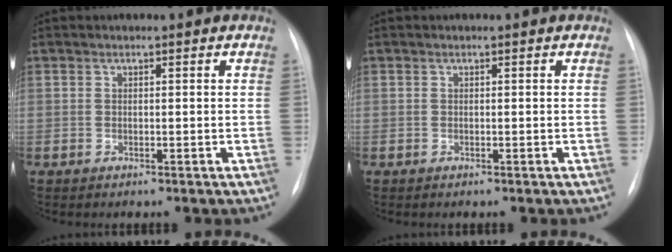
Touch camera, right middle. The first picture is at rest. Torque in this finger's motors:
{"motor_torque": [0.39, -0.32, 0.05, 0.00]}